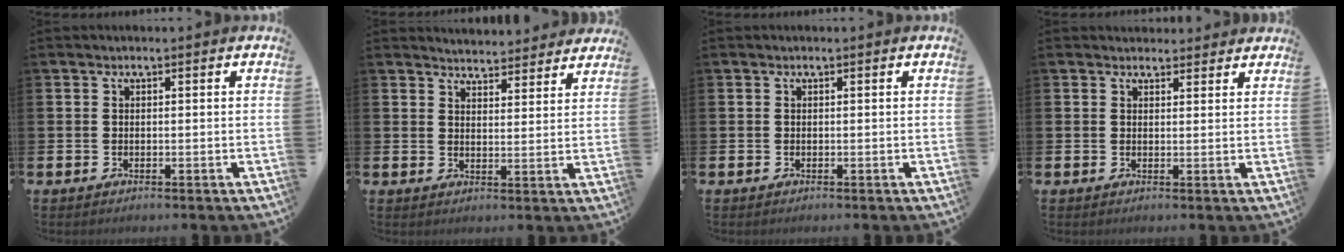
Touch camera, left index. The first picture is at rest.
{"total": 4.3, "force": [4.2, 0.6, -0.3], "torque": [-0.006, -0.029, 0.076]}
{"total": 0.0}
{"total": 2.2, "force": [2.0, 0.8, -0.1], "torque": [0.016, -0.010, 0.034]}